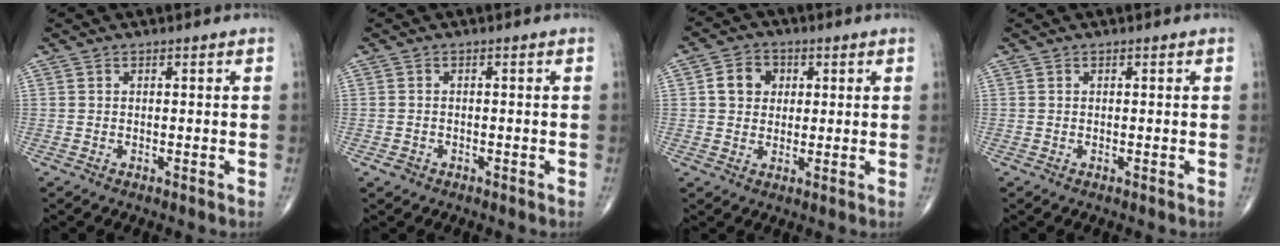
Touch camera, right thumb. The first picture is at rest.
{"total": 1.3, "force": [-0.8, 1.0, 0.3], "torque": [-0.004, 0.007, -0.014]}
{"total": 5.7, "force": [1.2, 4.9, 2.8], "torque": [-0.022, 0.003, 0.015]}
{"total": 0.0}